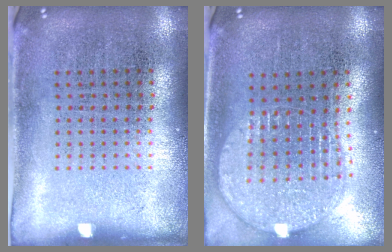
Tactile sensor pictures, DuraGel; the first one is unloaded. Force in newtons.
{"total": 1.6, "press": 1.4, "slide": 0.8}